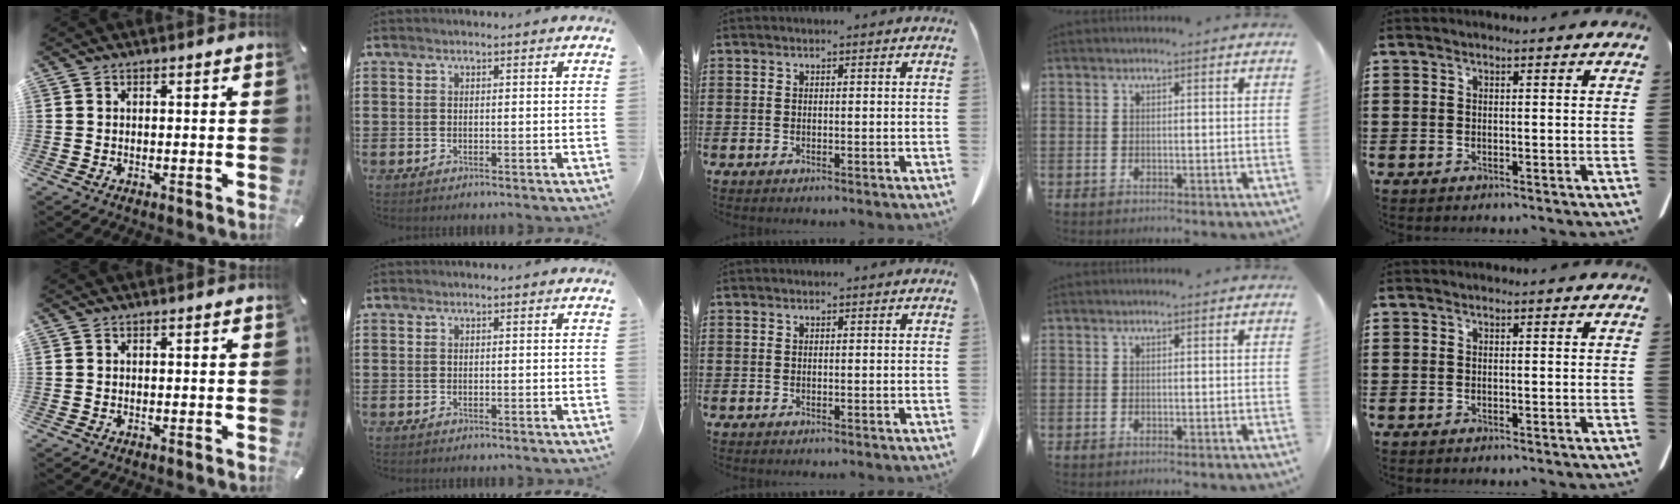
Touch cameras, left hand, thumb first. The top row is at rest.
{}